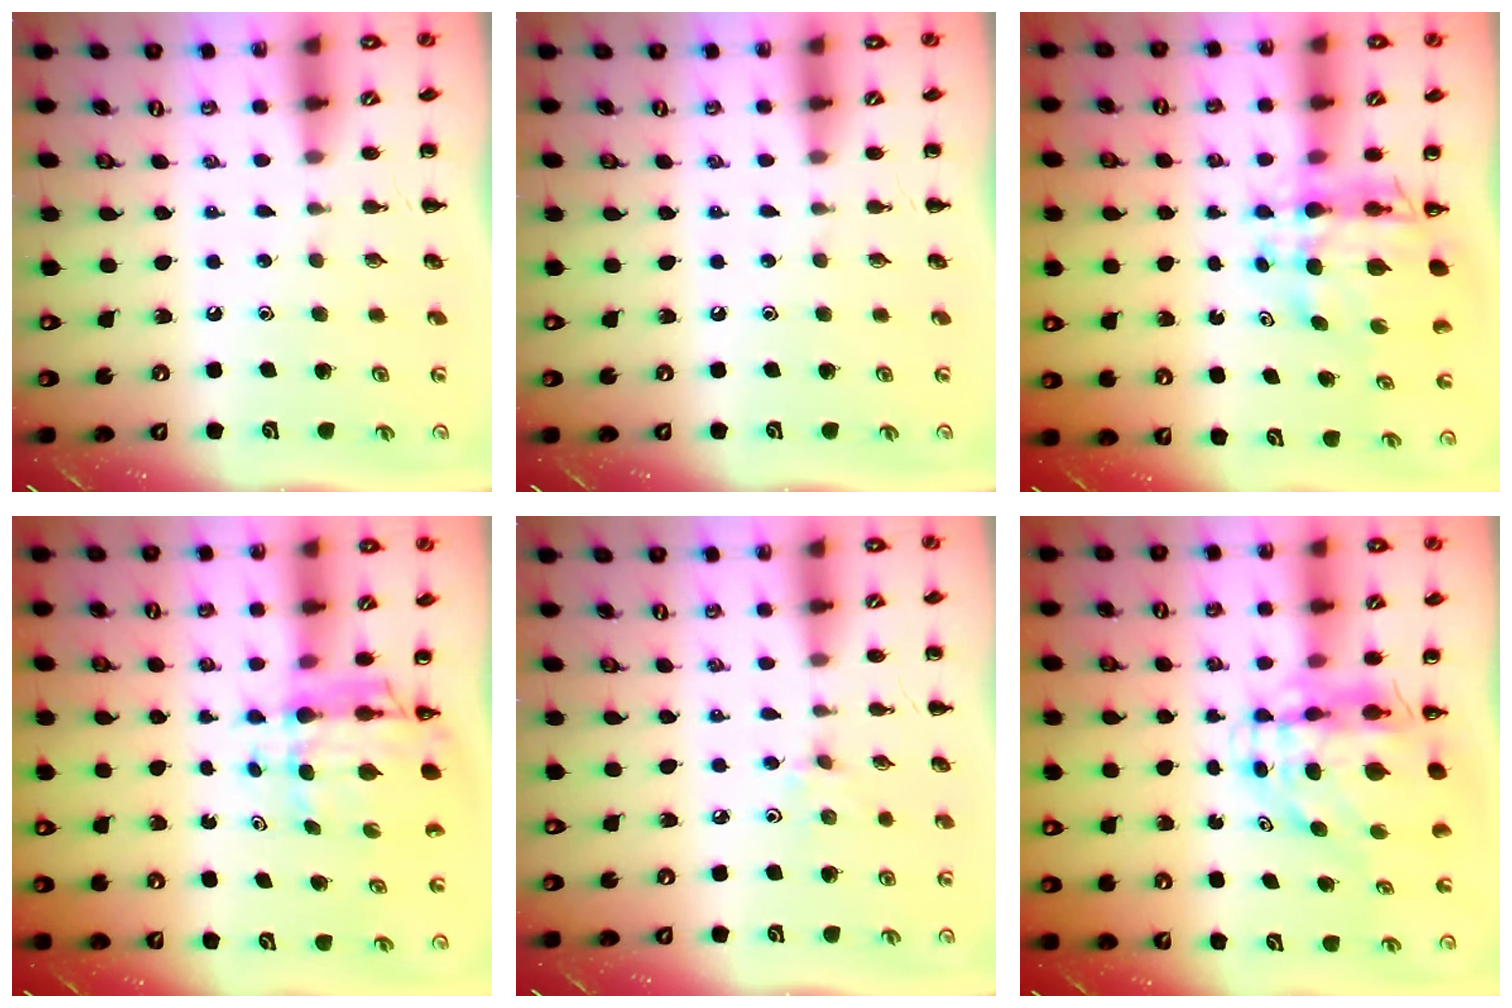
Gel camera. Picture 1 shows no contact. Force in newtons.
{"total": 0.0}
{"total": 8.6, "press": 8.0, "slide": 3.2}
{"total": 6.9, "press": 6.6, "slide": 2.2}
{"total": 1.7, "press": 1.6, "slide": 0.6}
{"total": 7.6, "press": 7.3, "slide": 2.0}